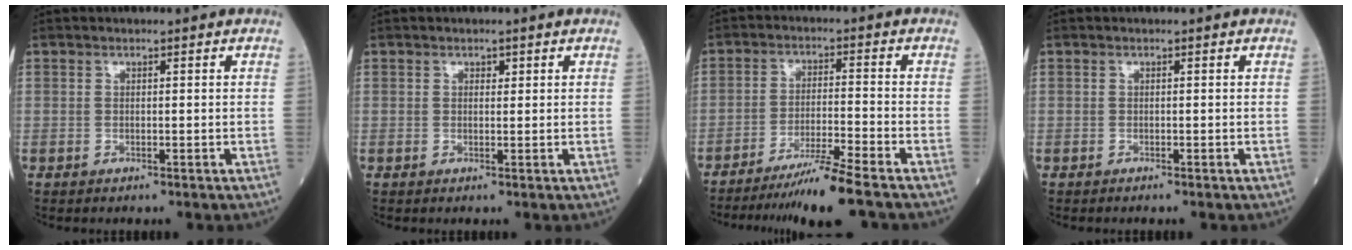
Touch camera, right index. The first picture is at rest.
{"total": 0.7, "force": [0.4, 0.5, 0.3], "torque": [-0.002, -0.001, 0.004]}
{"total": 8.1, "force": [-6.6, -1.7, 4.5], "torque": [-0.074, -0.030, -0.119]}
{"total": 0.0}